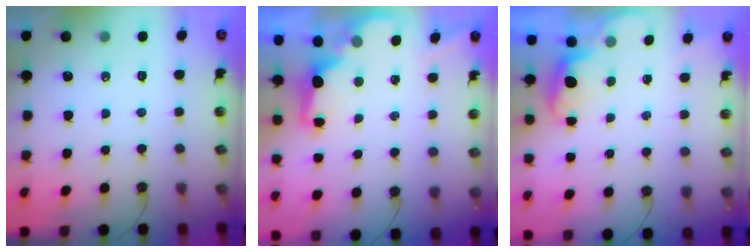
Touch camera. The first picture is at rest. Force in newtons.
{"total": 2.1, "press": 1.9, "slide": 0.8}
{"total": 1.0, "press": 0.7, "slide": 0.7}